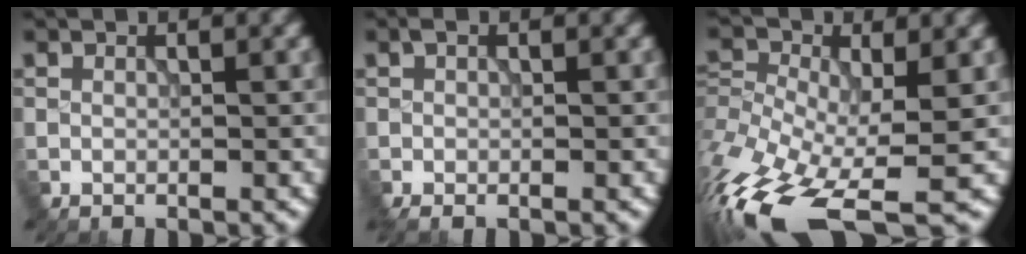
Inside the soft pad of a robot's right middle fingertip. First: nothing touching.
{"total": 1.6, "force": [-0.1, 0.6, 1.5], "torque": [-0.029, -0.002, 0.000]}
{"total": 13.4, "force": [-6.6, 5.7, 10.2], "torque": [-0.228, -0.018, -0.102]}